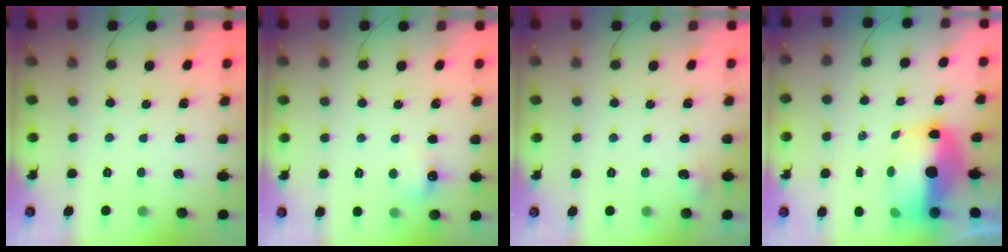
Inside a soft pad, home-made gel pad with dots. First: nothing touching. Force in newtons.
{"total": 5.9, "press": 5.7, "slide": 1.6}
{"total": 4.2, "press": 4.0, "slide": 1.4}
{"total": 11.2, "press": 11.0, "slide": 1.9}